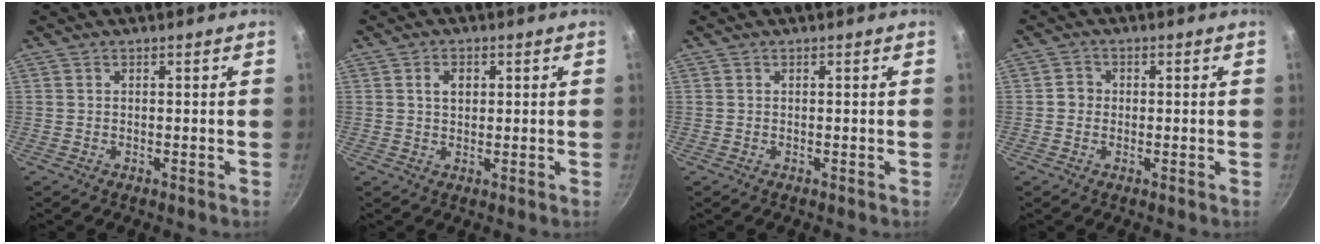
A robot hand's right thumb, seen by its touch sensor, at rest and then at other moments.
{"total": 3.0, "force": [0.9, 2.1, 1.9], "torque": [-0.021, 0.001, 0.015]}
{"total": 0.0}
{"total": 2.2, "force": [-0.2, 2.1, 0.7], "torque": [0.001, 0.007, -0.007]}